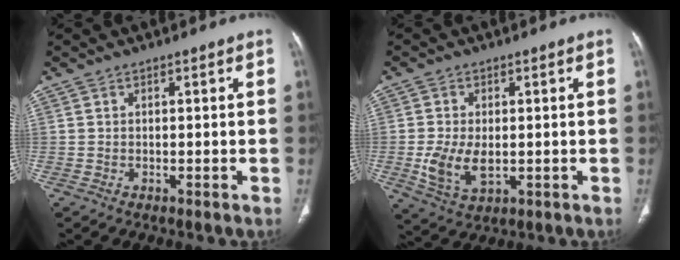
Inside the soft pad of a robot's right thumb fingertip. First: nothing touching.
{"total": 8.0, "force": [-0.9, 4.7, 6.4], "torque": [-0.124, -0.008, -0.007]}